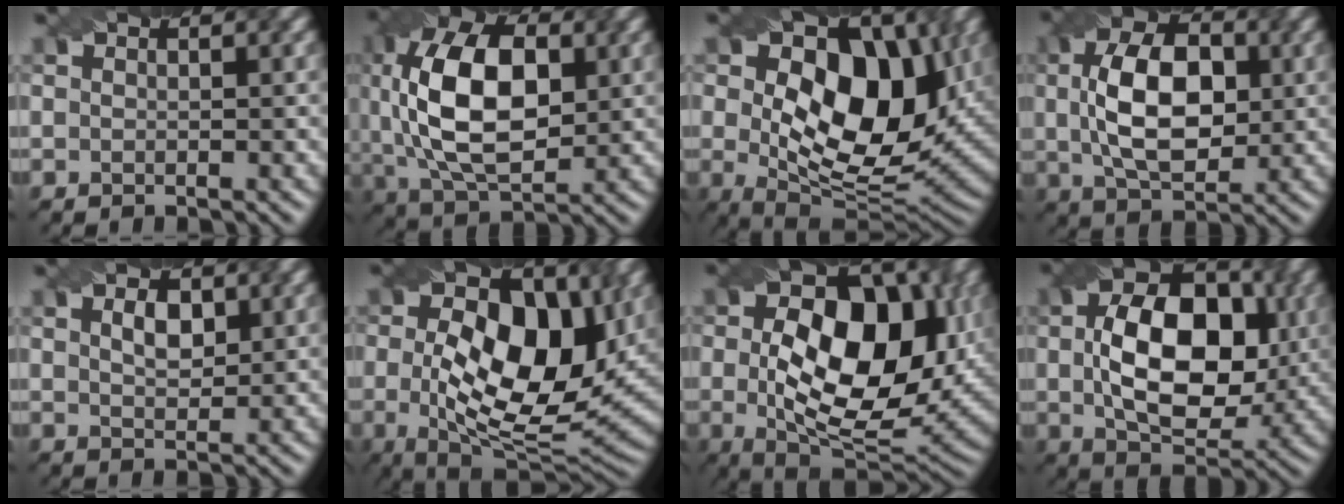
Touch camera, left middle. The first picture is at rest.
{"total": 11.1, "force": [0.0, 6.4, 9.1], "torque": [-0.203, 0.020, 0.018]}
{"total": 12.7, "force": [2.0, 7.6, 10.0], "torque": [-0.151, 0.004, 0.048]}
{"total": 7.9, "force": [-0.3, 4.5, 6.4], "torque": [-0.133, 0.019, 0.005]}
{"total": 0.9, "force": [-0.3, 0.5, 0.6], "torque": [-0.026, 0.014, 0.012]}
{"total": 12.3, "force": [0.2, 6.5, 10.4], "torque": [-0.167, 0.004, 0.010]}
{"total": 13.5, "force": [0.2, 7.6, 11.2], "torque": [-0.172, 0.009, 0.016]}
{"total": 10.2, "force": [-0.4, 6.4, 8.0], "torque": [-0.138, 0.013, 0.006]}